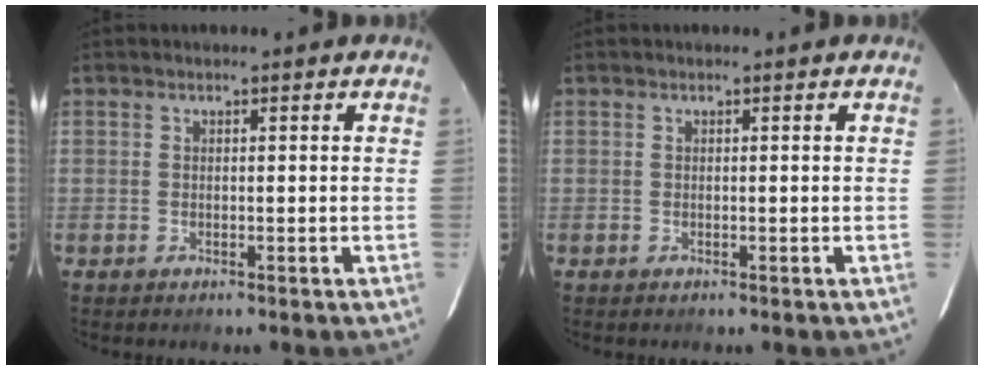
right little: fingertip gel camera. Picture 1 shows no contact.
{"total": 0.0}